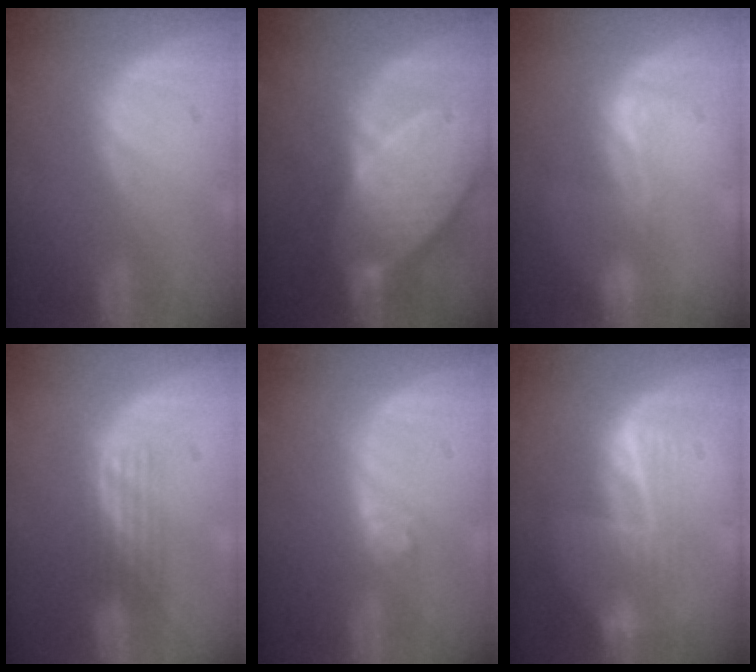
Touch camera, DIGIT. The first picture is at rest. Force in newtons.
{"total": 10.6, "press": 9.3, "slide": 5.0}
{"total": 2.2, "press": 1.7, "slide": 1.4}
{"total": 2.9, "press": 2.8, "slide": 1.0}
{"total": 3.0, "press": 2.5, "slide": 1.7}
{"total": 6.8, "press": 6.4, "slide": 2.3}